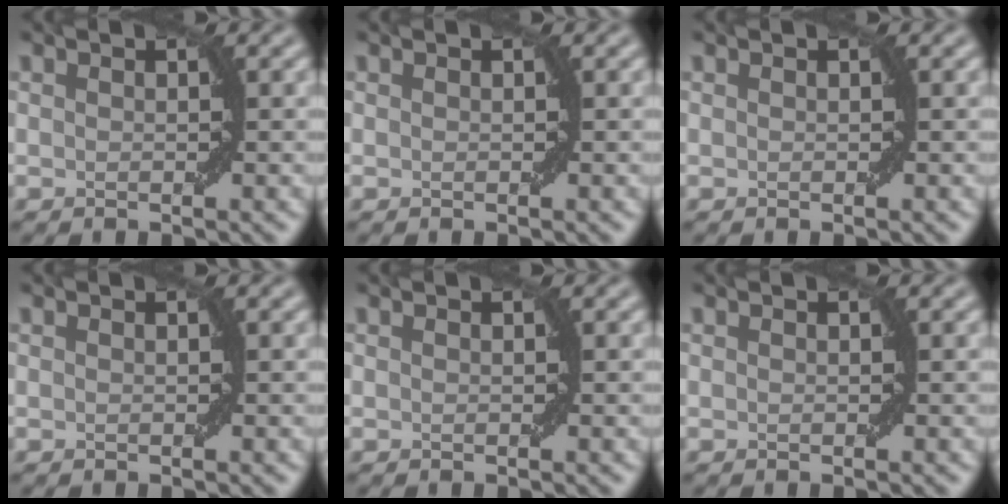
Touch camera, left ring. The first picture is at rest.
{"total": 0.0}
{"total": 0.0}
{"total": 0.0}
{"total": 0.0}
{"total": 0.0}